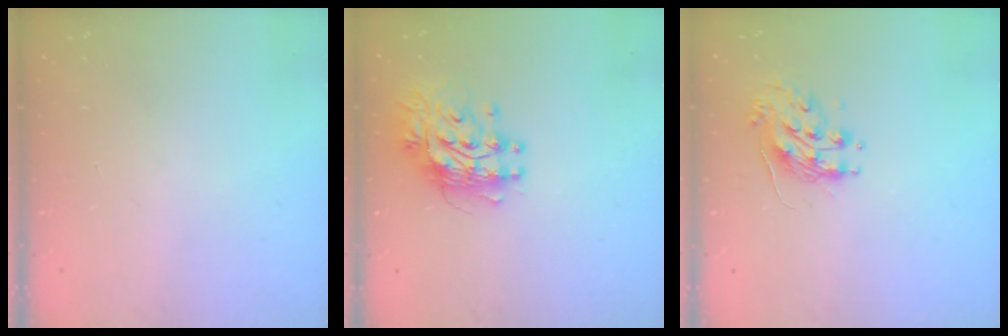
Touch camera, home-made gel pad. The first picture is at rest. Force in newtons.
{"total": 11.9, "press": 11.9, "slide": 1.0}
{"total": 9.4, "press": 9.4, "slide": 0.6}